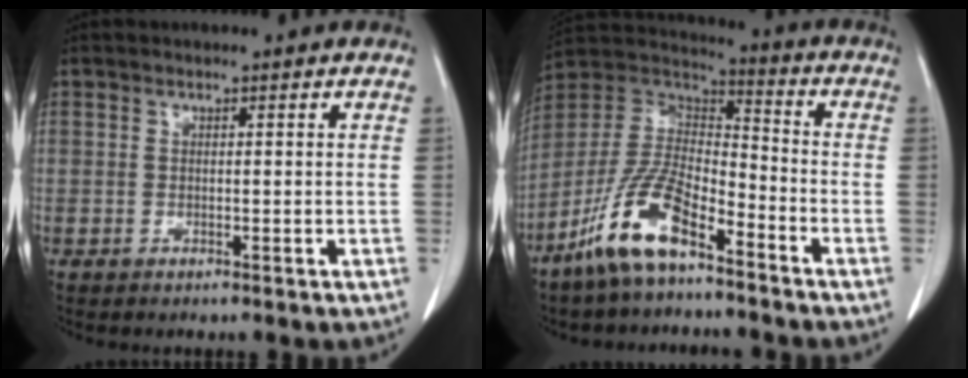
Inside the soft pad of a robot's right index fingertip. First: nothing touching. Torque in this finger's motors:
{"motor_torque": [0.53, -0.31, 0.21, 0.05]}